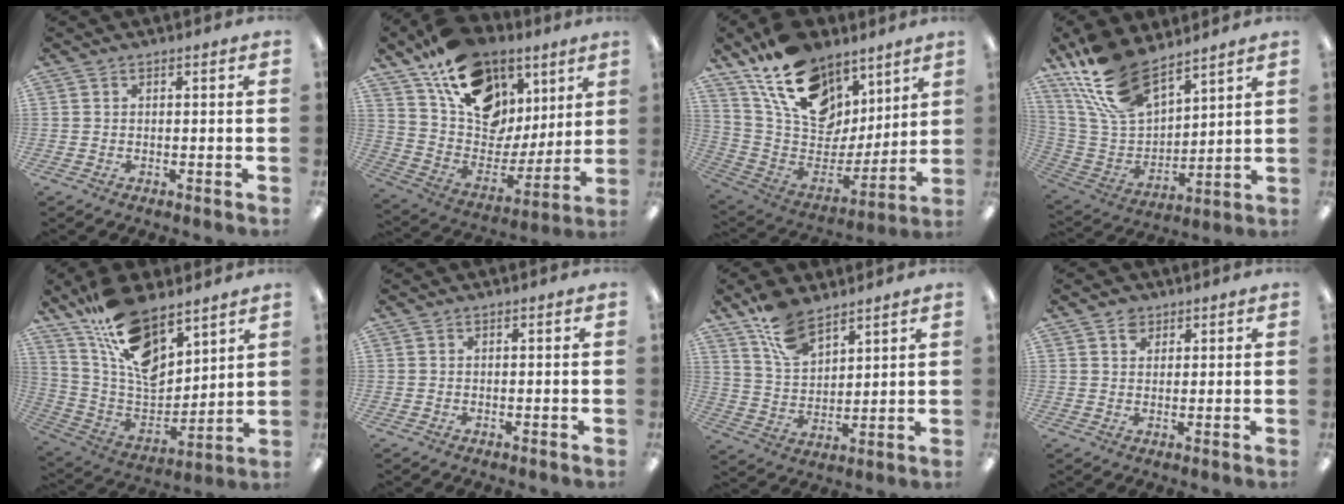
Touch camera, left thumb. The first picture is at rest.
{"total": 19.8, "force": [11.1, 13.0, 10.0], "torque": [-0.170, -0.065, 0.207]}
{"total": 19.4, "force": [12.3, 11.8, 9.2], "torque": [-0.171, -0.078, 0.232]}
{"total": 18.9, "force": [13.7, 8.7, 9.8], "torque": [-0.222, -0.063, 0.257]}
{"total": 17.1, "force": [11.9, 7.7, 9.6], "torque": [-0.180, -0.074, 0.219]}
{"total": 0.0}
{"total": 11.0, "force": [8.0, 5.3, 5.4], "torque": [-0.113, -0.030, 0.152]}
{"total": 2.9, "force": [1.9, 2.1, 0.7], "torque": [-0.011, -0.002, 0.035]}